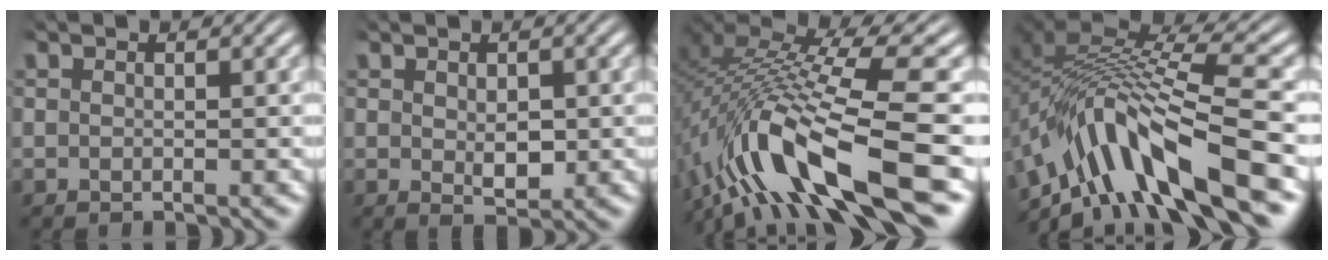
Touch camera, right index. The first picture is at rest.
{"total": 1.9, "force": [0.1, 1.0, 1.7], "torque": [-0.027, -0.016, 0.011]}
{"total": 10.1, "force": [-2.8, 4.2, 8.7], "torque": [-0.177, -0.026, -0.028]}
{"total": 11.5, "force": [-3.6, 6.6, 8.7], "torque": [-0.173, -0.029, -0.049]}